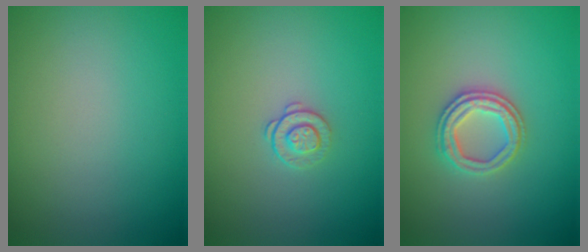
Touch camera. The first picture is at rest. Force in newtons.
{"total": 1.4, "press": 0.9, "slide": 1.0}
{"total": 2.8, "press": 2.6, "slide": 1.0}